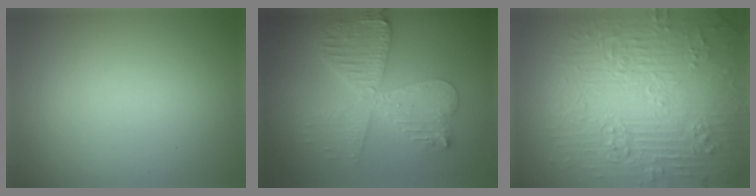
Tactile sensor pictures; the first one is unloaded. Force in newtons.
{"total": 5.6, "press": 5.5, "slide": 0.8}
{"total": 11.9, "press": 7.8, "slide": 8.9}